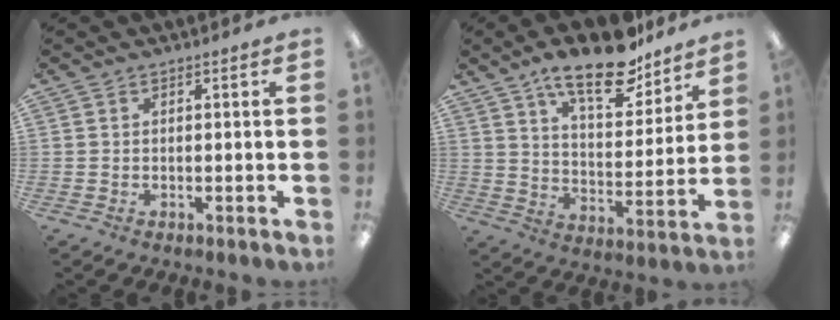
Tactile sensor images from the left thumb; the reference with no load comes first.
{"total": 17.6, "force": [13.0, 6.4, 10.0], "torque": [-0.156, -0.074, 0.219]}